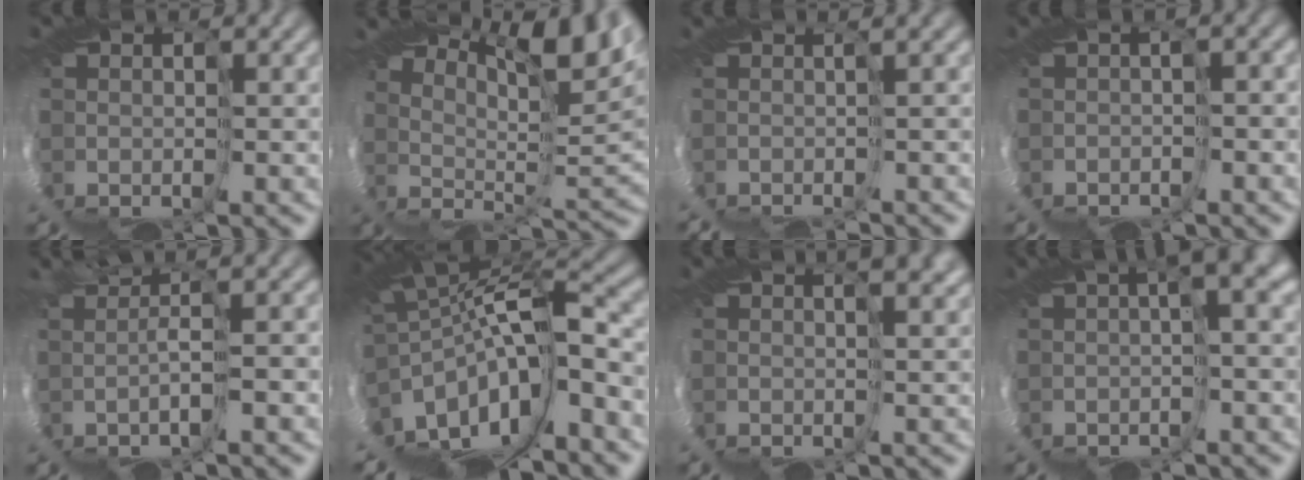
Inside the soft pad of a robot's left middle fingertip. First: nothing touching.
{"total": 8.6, "force": [7.9, -3.1, 1.4], "torque": [-0.019, 0.011, 0.132]}
{"total": 5.9, "force": [-4.6, -2.9, -2.3], "torque": [0.026, -0.013, -0.039]}
{"total": 2.8, "force": [-1.8, -1.8, -1.2], "torque": [0.017, -0.010, -0.010]}
{"total": 5.1, "force": [1.1, -4.7, -1.7], "torque": [0.023, 0.007, 0.017]}
{"total": 7.0, "force": [-3.5, 0.1, 6.0], "torque": [-0.155, 0.000, -0.053]}
{"total": 2.0, "force": [1.1, -1.6, 0.5], "torque": [-0.010, -0.002, 0.027]}
{"total": 3.4, "force": [0.6, -3.3, 0.9], "torque": [-0.027, 0.001, 0.004]}